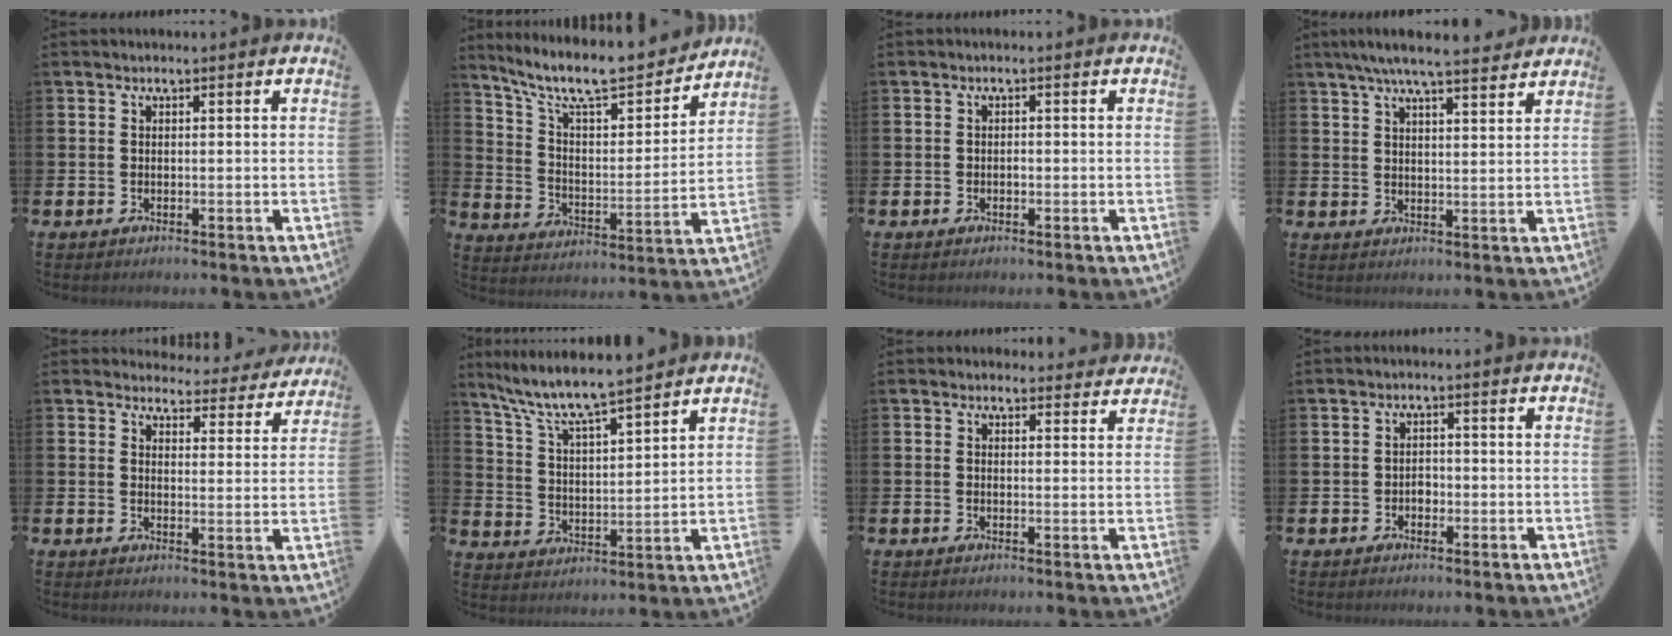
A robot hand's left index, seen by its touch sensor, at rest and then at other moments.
{"total": 10.8, "force": [9.4, 2.5, 4.6], "torque": [-0.119, -0.064, 0.160]}
{"total": 0.6, "force": [-0.3, 0.4, 0.3], "torque": [-0.002, 0.000, -0.007]}
{"total": 6.5, "force": [5.9, 0.3, 2.7], "torque": [-0.060, -0.021, 0.103]}
{"total": 3.8, "force": [3.7, 1.1, 0.1], "torque": [-0.008, -0.030, 0.062]}
{"total": 7.9, "force": [7.3, 0.6, 3.0], "torque": [-0.093, -0.044, 0.127]}
{"total": 1.8, "force": [1.6, 0.7, 0.0], "torque": [0.005, -0.004, 0.028]}
{"total": 1.4, "force": [-0.6, 1.2, 0.6], "torque": [0.000, -0.002, -0.017]}